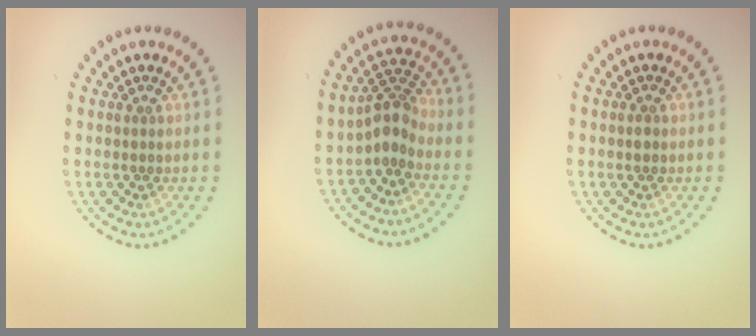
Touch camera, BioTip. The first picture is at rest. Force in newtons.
{"total": 2.7, "press": 2.0, "slide": 1.8}
{"total": 0.7, "press": 0.7, "slide": 0.1}